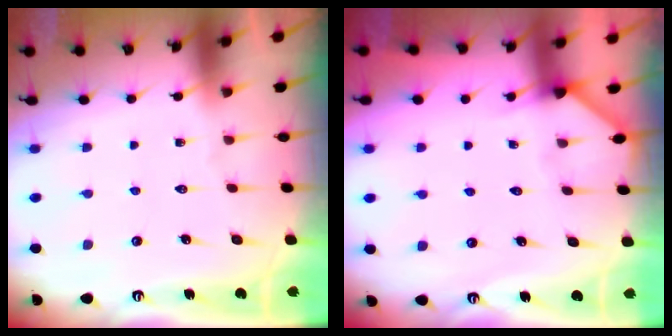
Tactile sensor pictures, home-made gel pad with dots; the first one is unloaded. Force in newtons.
{"total": 3.4, "press": 3.3, "slide": 0.4}